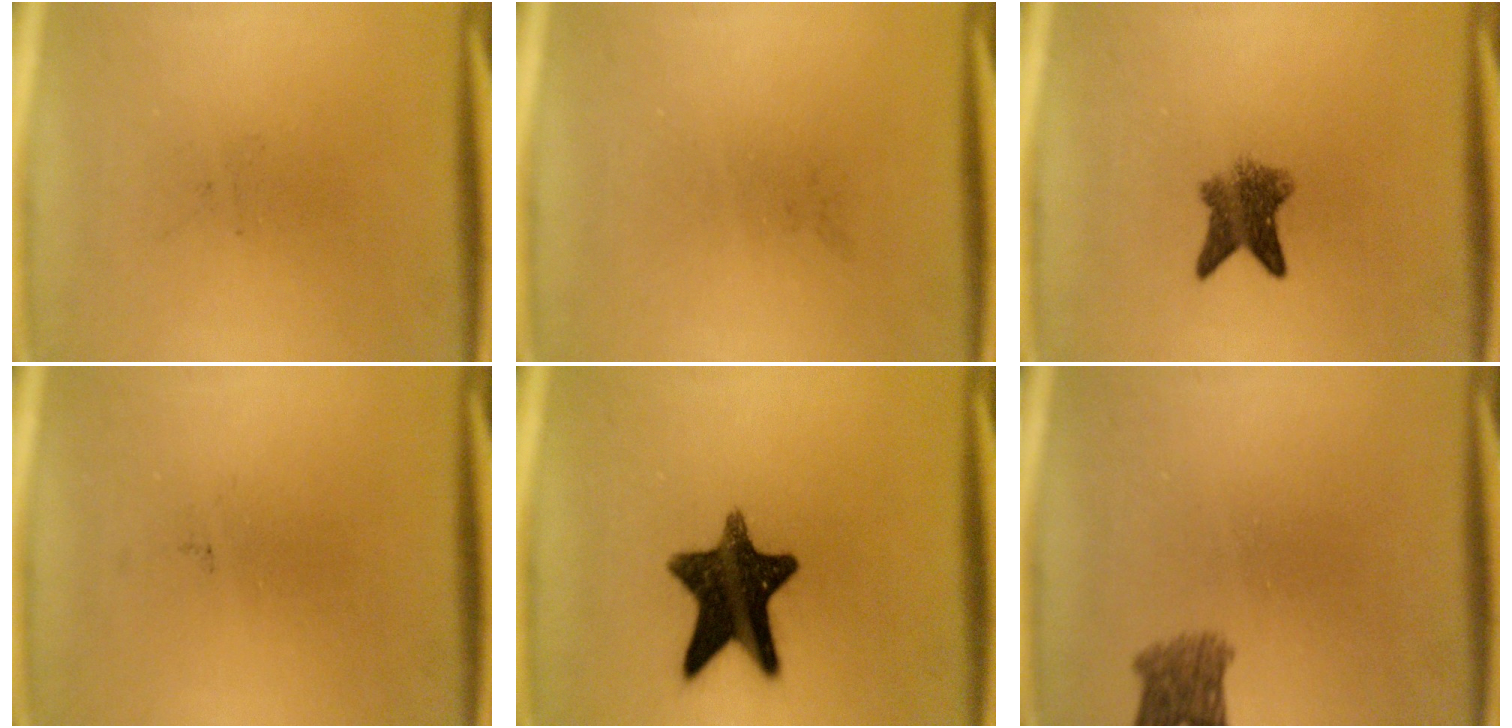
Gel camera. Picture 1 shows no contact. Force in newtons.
{"total": 0.0}
{"total": 5.0}
{"total": 0.0}
{"total": 13.5}
{"total": 3.6}